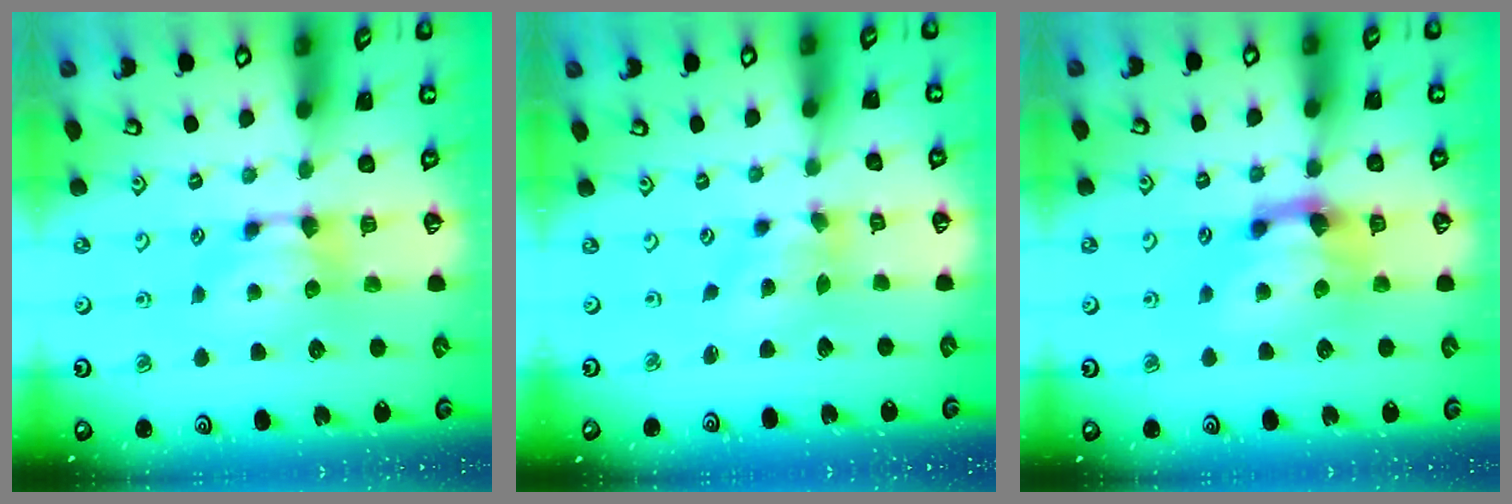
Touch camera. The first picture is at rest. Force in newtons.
{"total": 2.5, "press": 2.1, "slide": 1.5}
{"total": 2.8, "press": 2.4, "slide": 1.5}